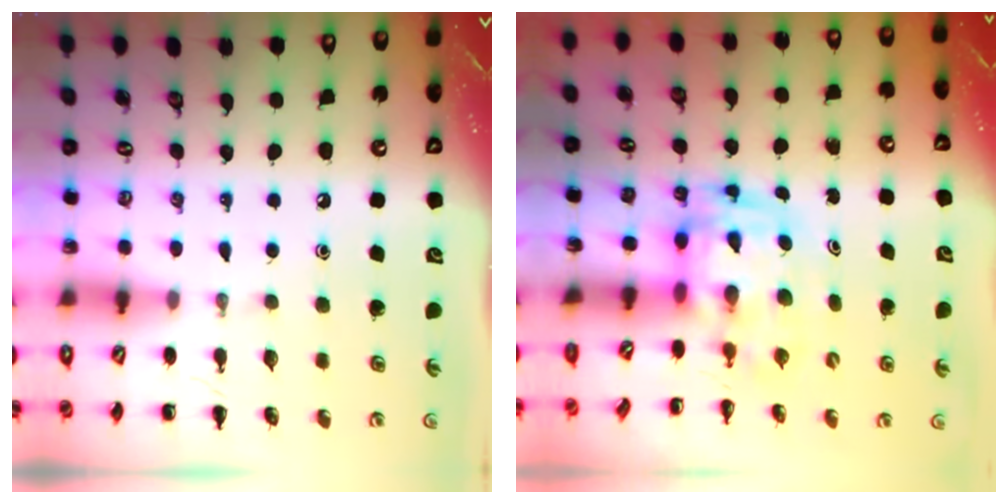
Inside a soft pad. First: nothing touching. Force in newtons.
{"total": 2.9, "press": 2.9, "slide": 0.6}